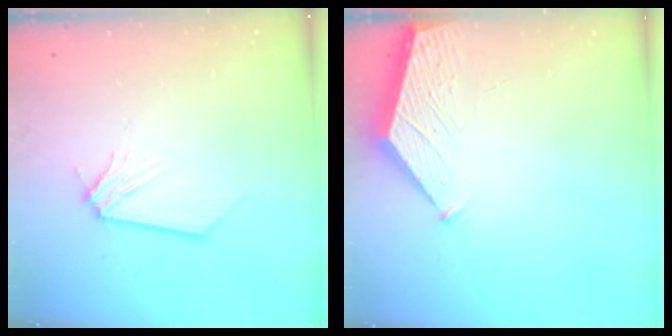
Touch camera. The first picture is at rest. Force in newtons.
{"total": 1.9, "press": 1.9, "slide": 0.2}